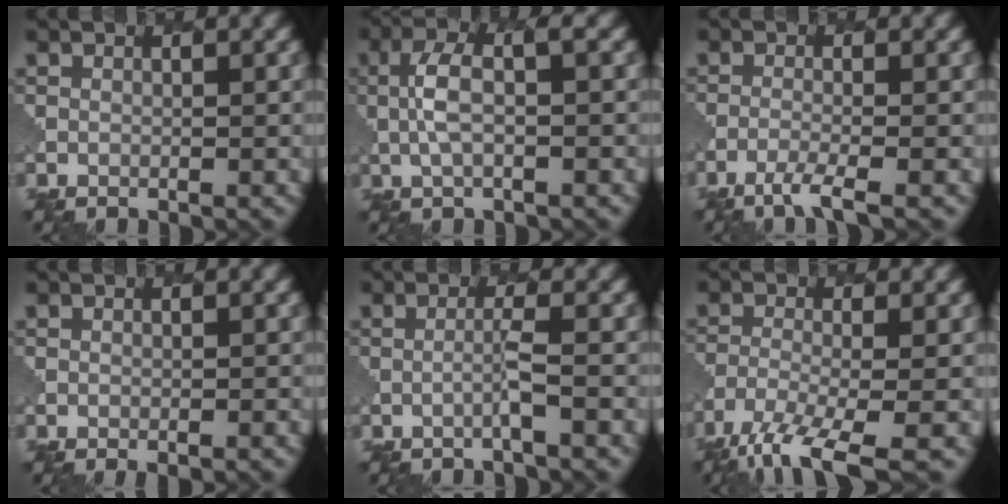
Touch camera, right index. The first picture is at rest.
{"total": 3.3, "force": [0.5, 1.0, 3.1], "torque": [-0.069, 0.007, 0.007]}
{"total": 2.6, "force": [-1.8, 0.3, 1.9], "torque": [-0.032, -0.003, -0.048]}
{"total": 0.8, "force": [-0.4, 0.2, 0.6], "torque": [-0.001, -0.002, -0.002]}
{"total": 1.2, "force": [-0.5, -0.2, 1.1], "torque": [-0.020, 0.005, -0.018]}
{"total": 7.1, "force": [-5.0, 1.7, 4.7], "torque": [-0.088, -0.015, -0.098]}